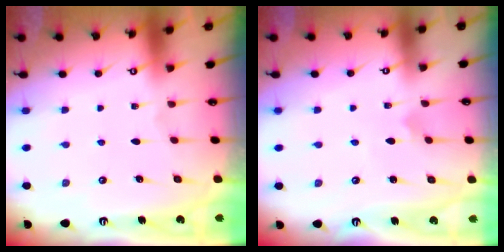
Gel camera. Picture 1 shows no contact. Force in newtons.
{"total": 2.2, "press": 2.2, "slide": 0.1}